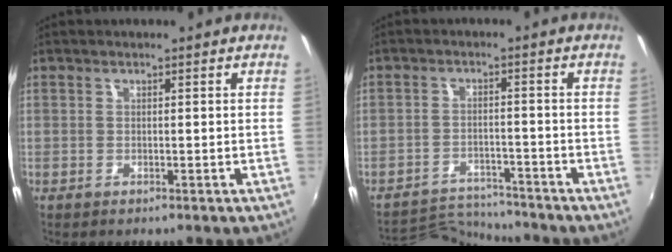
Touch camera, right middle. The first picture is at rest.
{"total": 8.2, "force": [-8.1, 0.5, 0.4], "torque": [-0.032, 0.010, -0.136]}